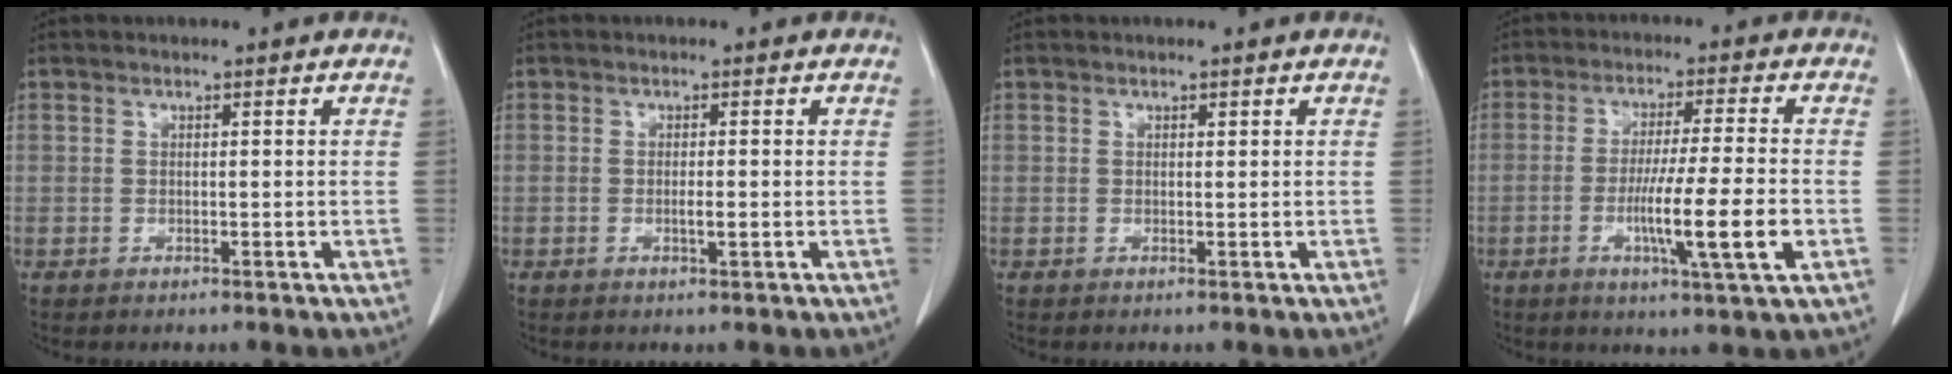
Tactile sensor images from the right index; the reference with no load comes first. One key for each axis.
{"total": 1.4, "fx": -0.3, "fy": 0.1, "fz": 1.4, "tx": -0.025, "ty": -0.002, "tz": -0.003}
{"total": 0.0}
{"total": 10.8, "fx": -3.0, "fy": -0.6, "fz": 10.4, "tx": -0.180, "ty": -0.017, "tz": -0.053}